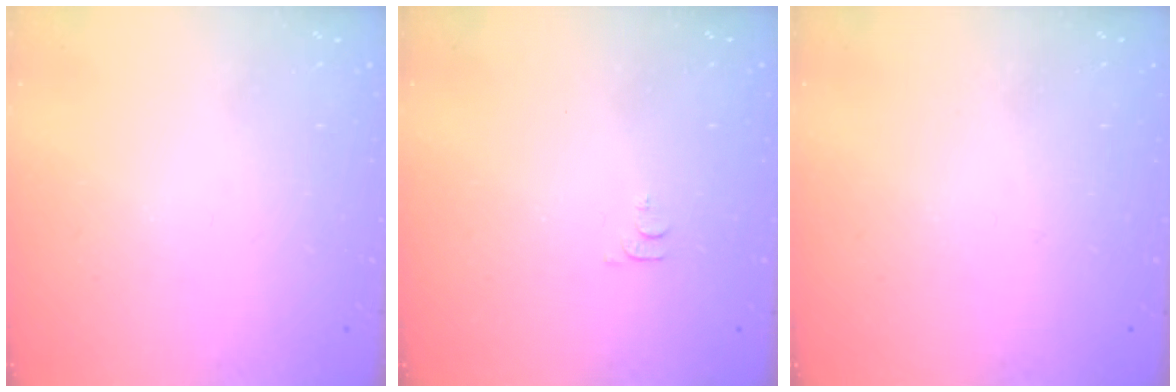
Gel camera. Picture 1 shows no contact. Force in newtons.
{"total": 4.6, "press": 4.5, "slide": 0.7}
{"total": 2.8, "press": 2.8, "slide": 0.4}